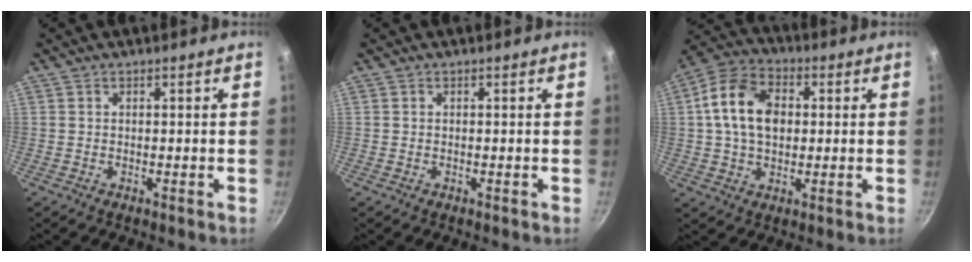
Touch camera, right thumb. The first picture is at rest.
{"total": 0.0}
{"total": 13.1, "force": [1.7, 9.2, 9.2], "torque": [-0.145, 0.016, 0.016]}